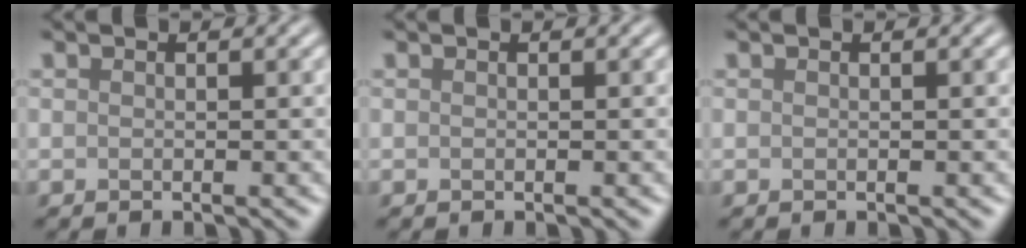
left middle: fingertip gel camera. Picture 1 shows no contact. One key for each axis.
{"total": 0.0}
{"total": 0.0}